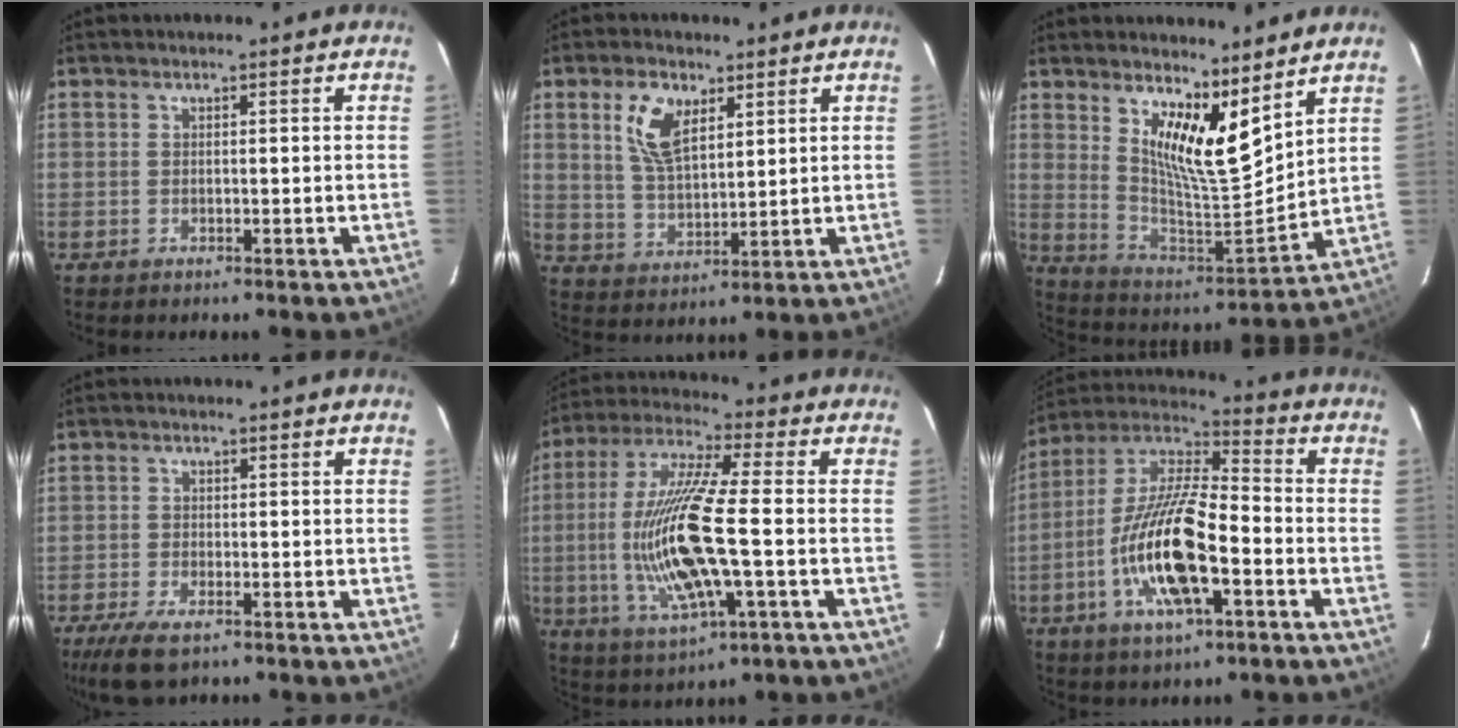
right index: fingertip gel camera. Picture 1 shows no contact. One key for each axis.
{"total": 8.3, "fx": 3.9, "fy": 4.2, "fz": 6.0, "tx": -0.119, "ty": 0.009, "tz": 0.079}
{"total": 13.4, "fx": 8.4, "fy": 3.5, "fz": 9.9, "tx": -0.165, "ty": -0.019, "tz": 0.154}
{"total": 7.1, "fx": -4.8, "fy": 2.7, "fz": 4.5, "tx": -0.113, "ty": -0.022, "tz": -0.090}
{"total": 17.6, "fx": -2.6, "fy": 3.5, "fz": 17.0, "tx": -0.345, "ty": -0.008, "tz": -0.046}
{"total": 17.6, "fx": -6.1, "fy": 5.5, "fz": 15.5, "tx": -0.315, "ty": -0.010, "tz": -0.123}